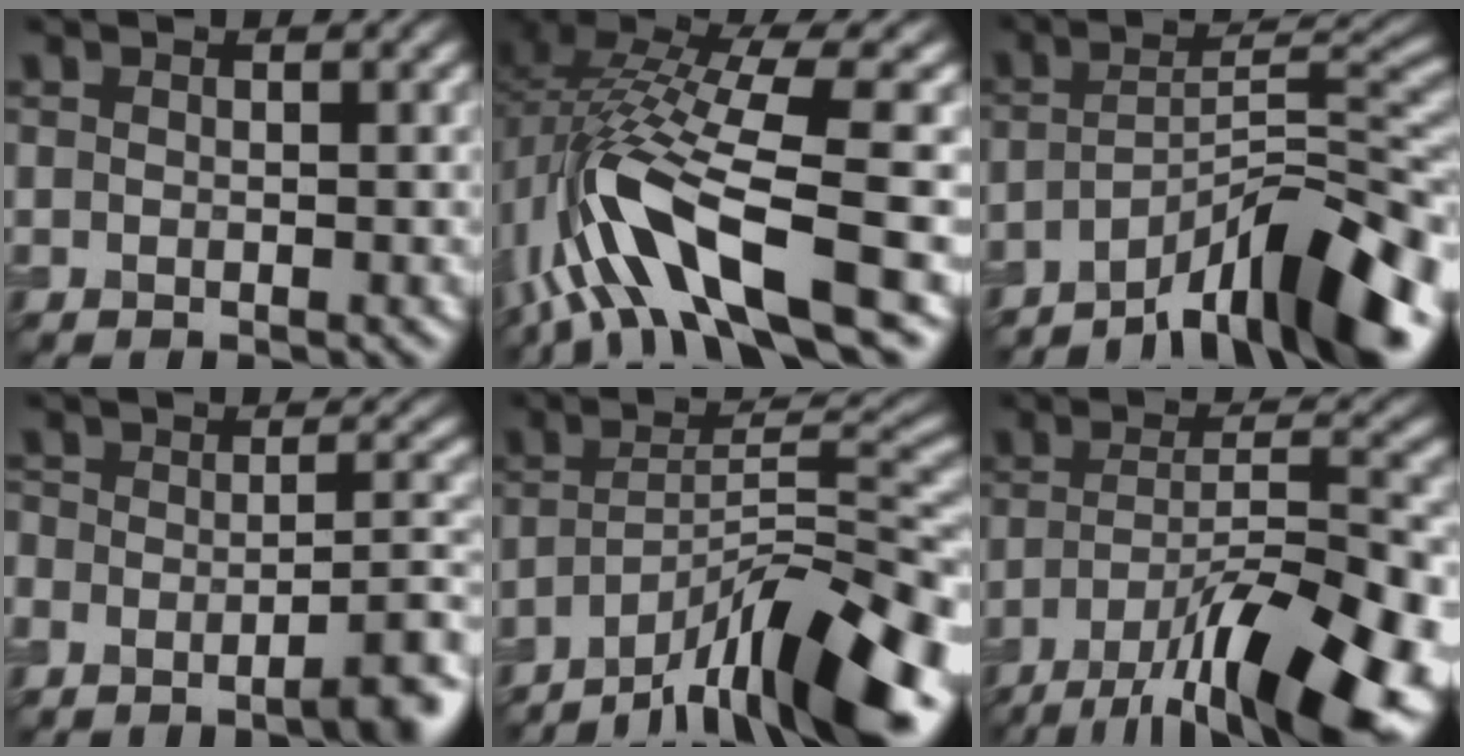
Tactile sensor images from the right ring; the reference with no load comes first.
{"total": 11.6, "force": [-4.8, 3.4, 10.0], "torque": [-0.202, 0.015, -0.078]}
{"total": 10.7, "force": [-7.1, 2.3, 7.6], "torque": [-0.103, 0.023, -0.117]}
{"total": 5.8, "force": [-4.8, 1.0, 3.1], "torque": [-0.043, 0.008, -0.071]}
{"total": 13.2, "force": [-9.3, 2.8, 8.9], "torque": [-0.138, 0.023, -0.156]}
{"total": 15.1, "force": [-9.6, 4.9, 10.6], "torque": [-0.179, -0.007, -0.126]}